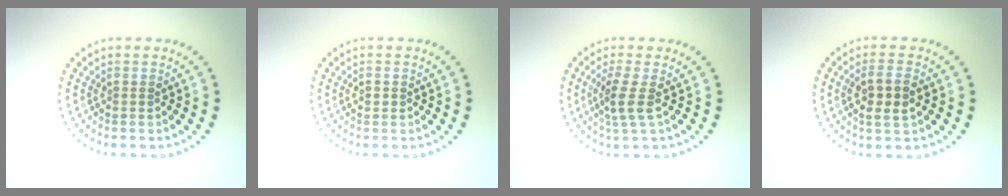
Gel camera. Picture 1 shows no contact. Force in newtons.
{"total": 0.9, "press": 0.8, "slide": 0.2}
{"total": 2.5, "press": 1.9, "slide": 1.6}
{"total": 3.0, "press": 2.8, "slide": 0.9}